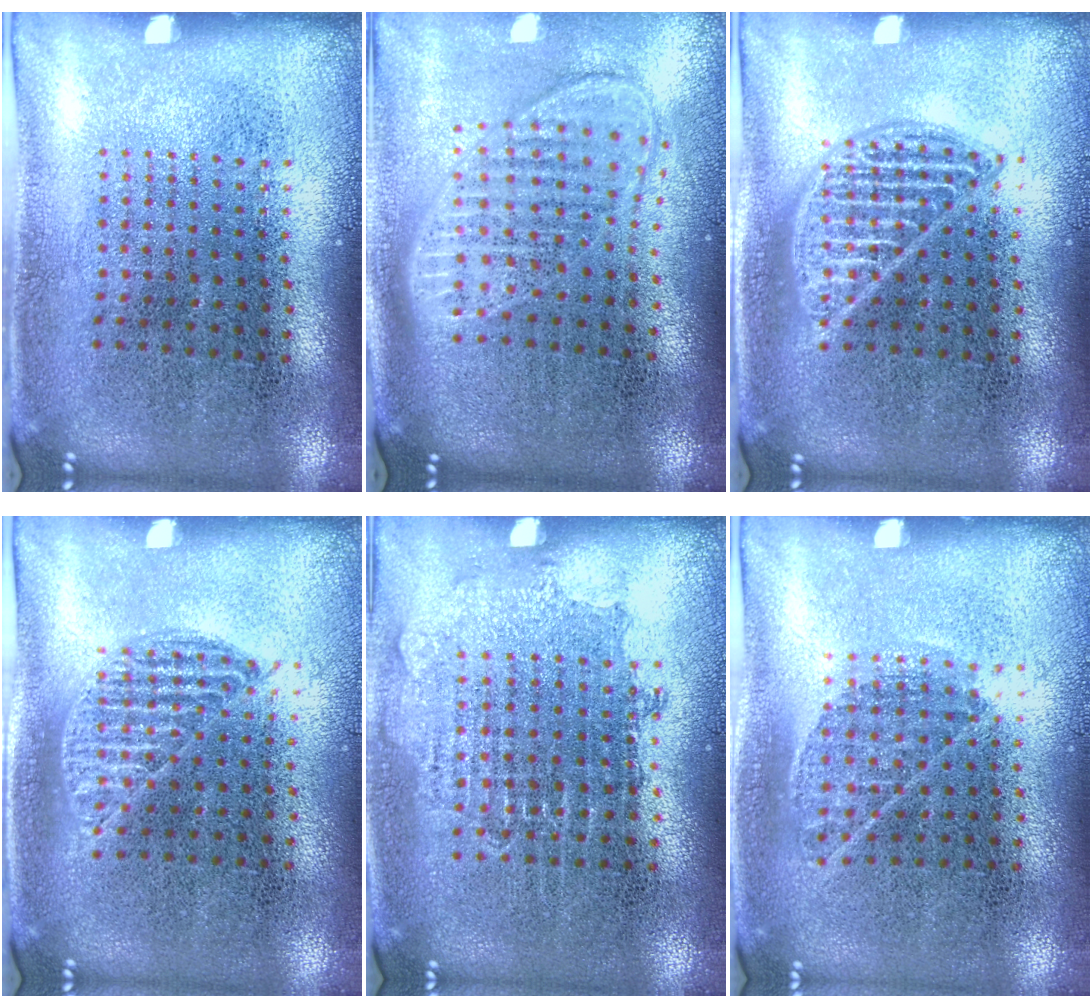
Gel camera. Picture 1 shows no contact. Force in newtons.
{"total": 1.8, "press": 1.5, "slide": 1.0}
{"total": 2.0, "press": 2.0, "slide": 0.2}
{"total": 0.8, "press": 0.6, "slide": 0.5}
{"total": 0.8, "press": 0.8, "slide": 0.1}
{"total": 0.8, "press": 0.6, "slide": 0.6}